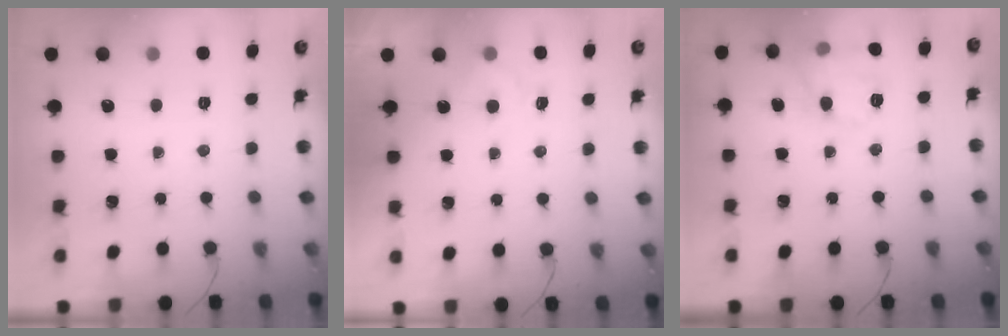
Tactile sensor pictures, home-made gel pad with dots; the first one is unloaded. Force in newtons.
{"total": 2.5, "press": 2.0, "slide": 1.5}
{"total": 12.2, "press": 12.2, "slide": 0.4}